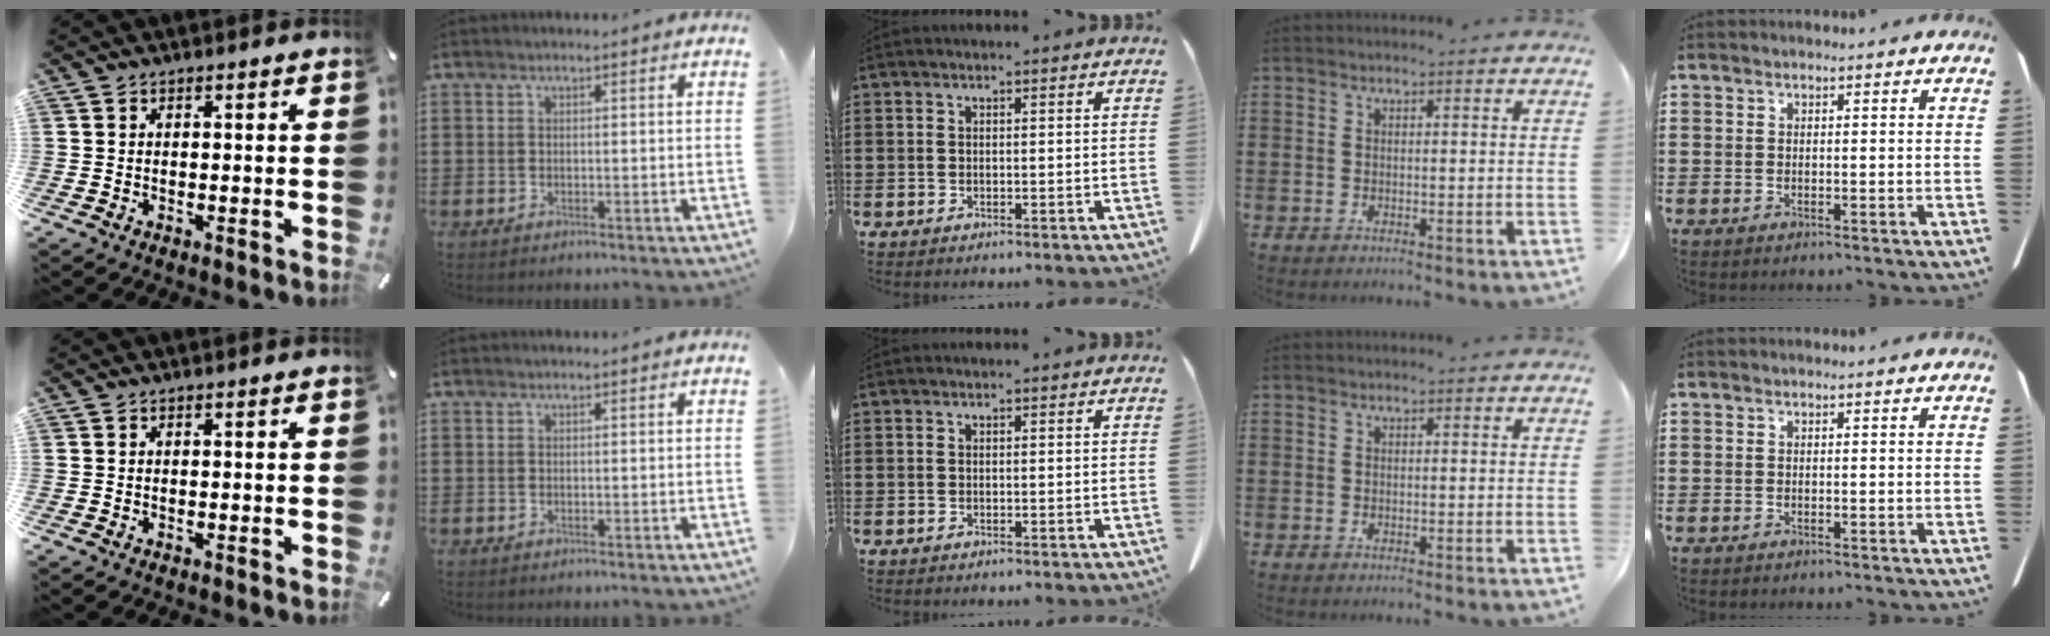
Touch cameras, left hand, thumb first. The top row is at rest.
{}